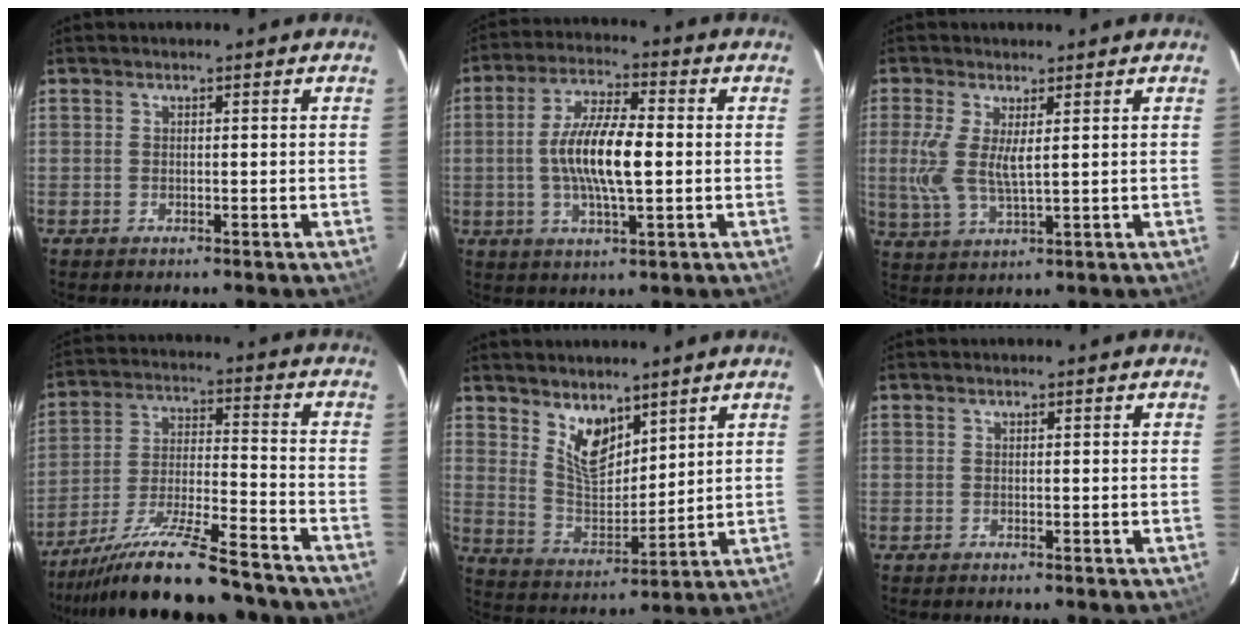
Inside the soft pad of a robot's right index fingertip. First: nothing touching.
{"total": 11.6, "force": [-0.6, 3.1, 11.2], "torque": [-0.217, 0.006, -0.012]}
{"total": 7.0, "force": [1.2, 2.2, 6.6], "torque": [-0.147, -0.006, 0.024]}
{"total": 21.7, "force": [-18.7, 2.5, 10.8], "torque": [-0.207, -0.044, -0.294]}
{"total": 9.1, "force": [6.1, 4.4, 5.1], "torque": [-0.085, -0.005, 0.123]}
{"total": 0.0}